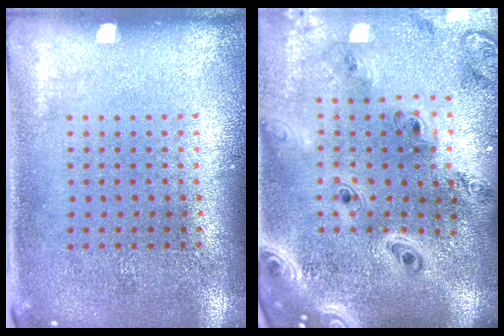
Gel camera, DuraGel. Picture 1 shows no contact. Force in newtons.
{"total": 3.0, "press": 2.5, "slide": 1.7}